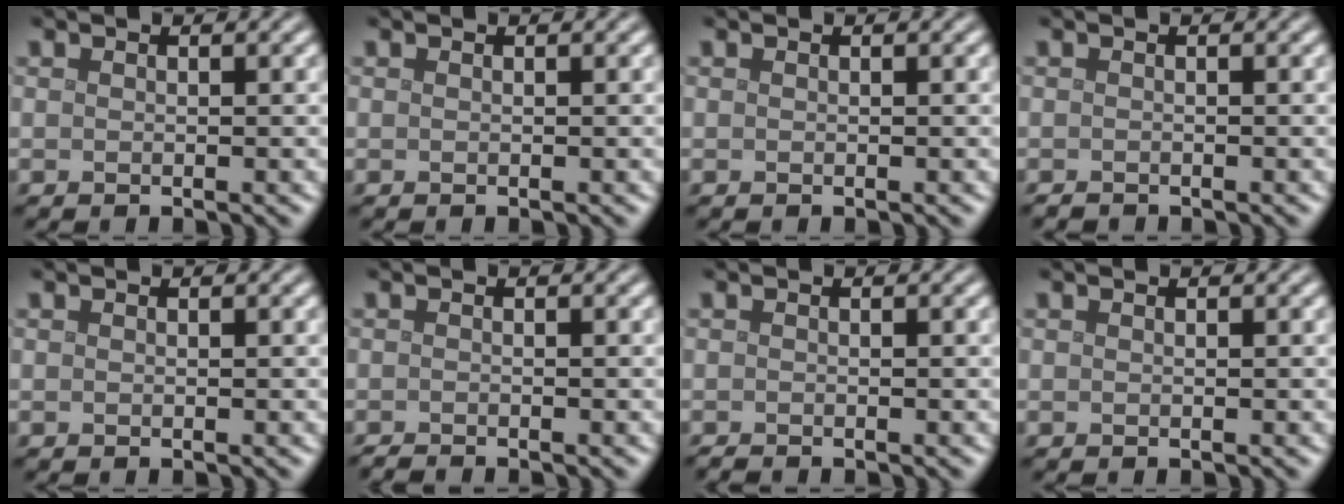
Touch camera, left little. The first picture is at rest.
{"total": 0.0}
{"total": 0.0}
{"total": 0.7, "force": [-0.7, 0.1, 0.1], "torque": [0.000, -0.003, -0.013]}
{"total": 0.0}
{"total": 1.0, "force": [-1.0, 0.0, 0.3], "torque": [0.000, -0.004, -0.019]}
{"total": 0.7, "force": [-0.7, 0.0, 0.2], "torque": [-0.001, -0.004, -0.014]}
{"total": 0.0}